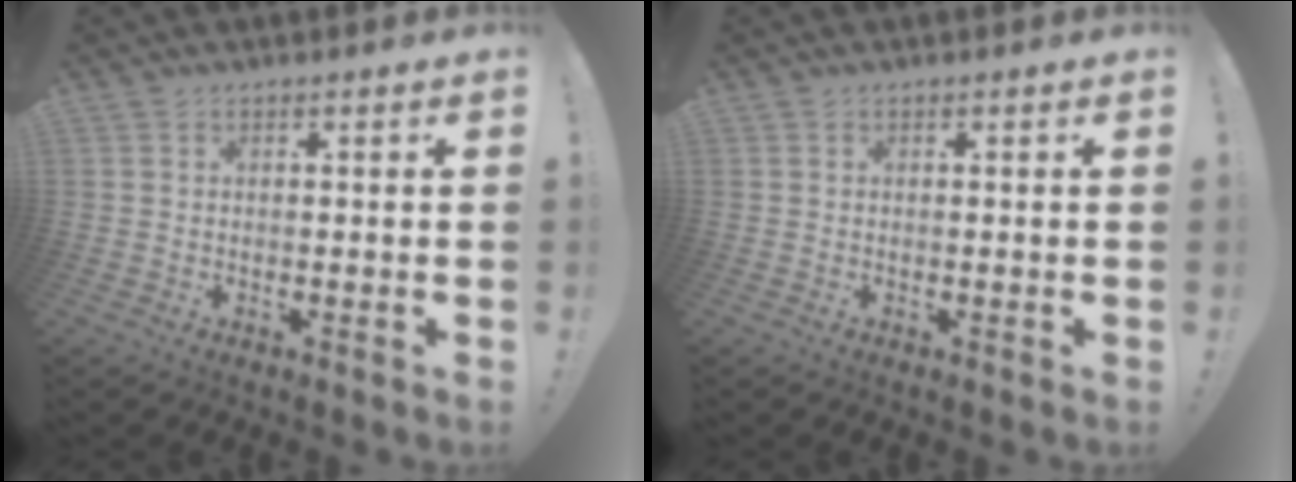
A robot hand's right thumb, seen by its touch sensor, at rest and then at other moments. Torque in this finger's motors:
{"motor_torque": [0.01, -0.21, -0.05, 0.14, -0.03]}